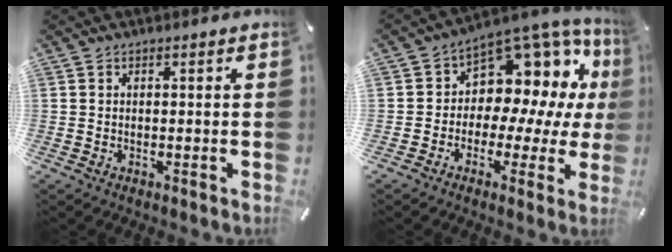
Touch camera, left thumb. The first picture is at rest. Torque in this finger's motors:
{"motor_torque": [1.47, 1.47, 0.19, 0.06, 0.13]}